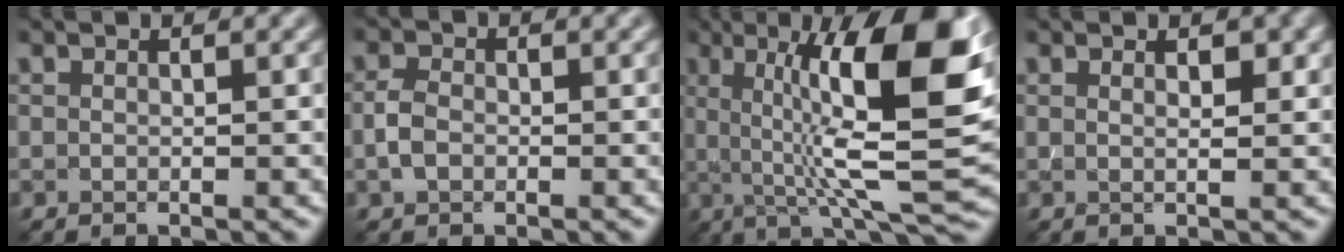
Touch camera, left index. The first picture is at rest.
{"total": 2.0, "force": [-0.6, 1.4, 1.3], "torque": [-0.029, 0.004, -0.018]}
{"total": 13.6, "force": [2.5, 3.1, 13.0], "torque": [-0.199, 0.005, 0.039]}
{"total": 1.6, "force": [0.8, 0.5, 1.3], "torque": [-0.013, 0.000, 0.010]}